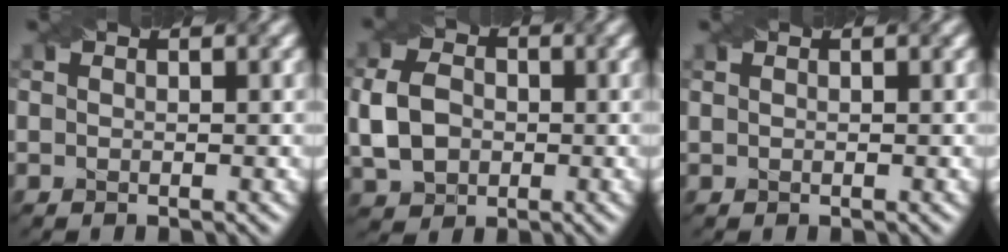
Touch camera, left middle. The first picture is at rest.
{"total": 4.7, "force": [-0.7, 3.7, 2.8], "torque": [-0.067, 0.004, -0.018]}
{"total": 0.0}